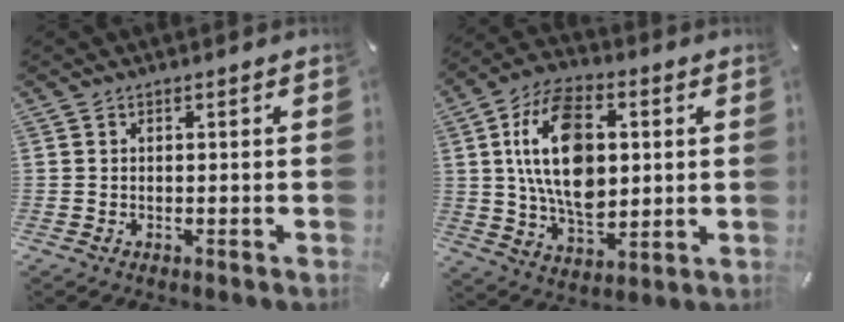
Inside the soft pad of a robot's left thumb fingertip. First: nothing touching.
{"total": 18.2, "force": [2.6, 11.6, 13.8], "torque": [-0.280, 0.005, 0.044]}